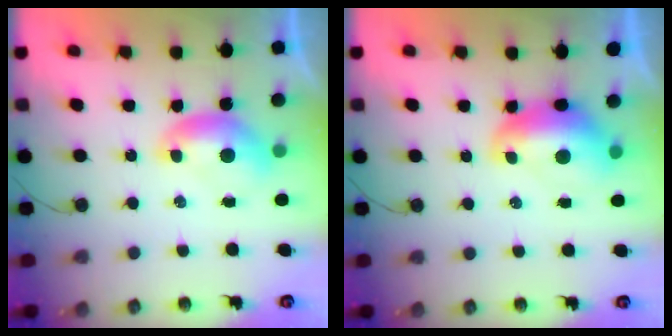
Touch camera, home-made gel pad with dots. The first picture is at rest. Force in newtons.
{"total": 2.6, "press": 2.5, "slide": 0.7}